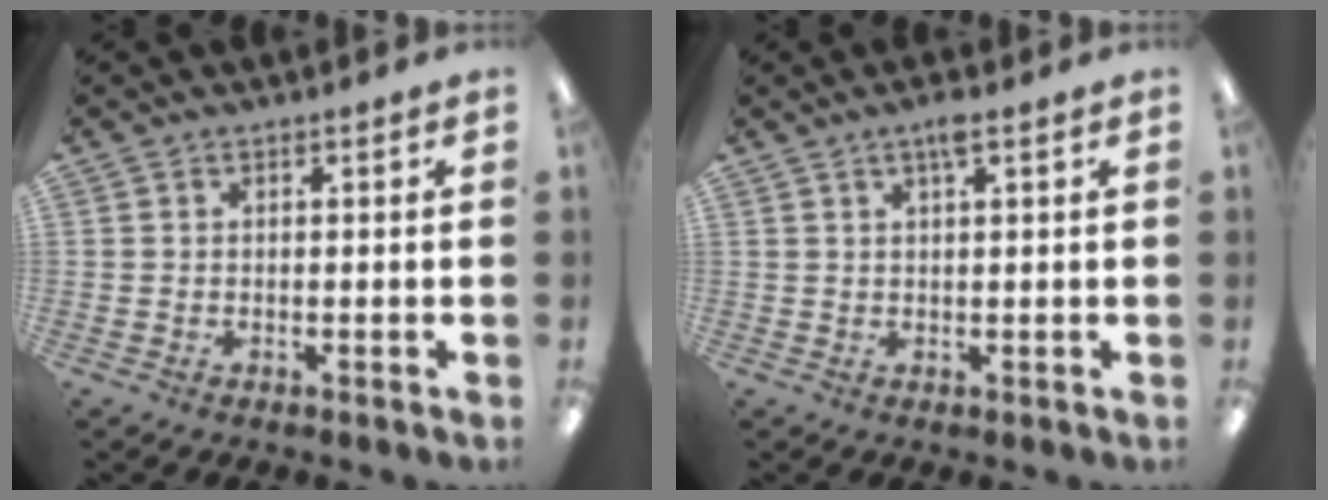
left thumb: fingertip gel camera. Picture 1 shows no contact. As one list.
[{"total": 3.1, "force": [2.0, 0.4, 2.3], "torque": [-0.043, 0.000, 0.032]}]